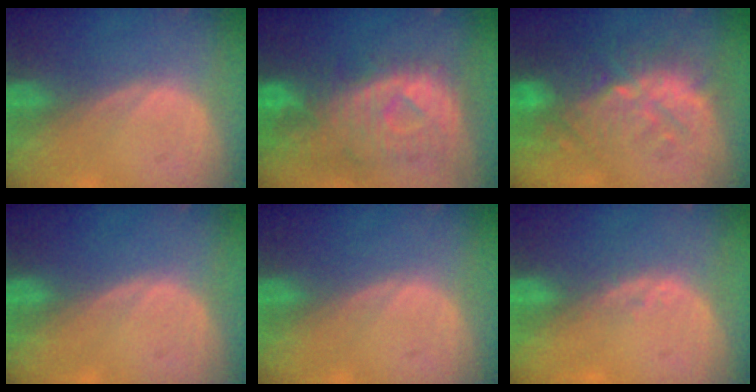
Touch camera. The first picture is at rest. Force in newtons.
{"total": 11.3, "press": 9.8, "slide": 5.6}
{"total": 9.8, "press": 9.5, "slide": 2.3}
{"total": 0.0}
{"total": 0.0}
{"total": 1.8, "press": 1.5, "slide": 1.0}